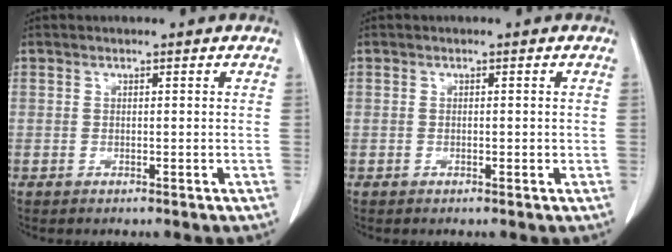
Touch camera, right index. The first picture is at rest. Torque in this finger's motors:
{"motor_torque": [-0.44, 0.57, -0.02, 0.00]}